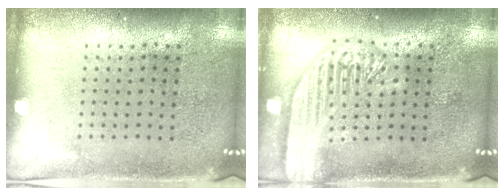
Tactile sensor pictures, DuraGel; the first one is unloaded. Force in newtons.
{"total": 2.8, "press": 2.8, "slide": 0.3}